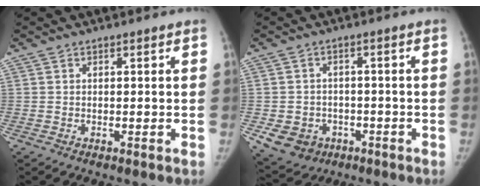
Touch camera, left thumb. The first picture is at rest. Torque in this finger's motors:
{"motor_torque": [-0.17, 1.60, 0.09, -0.09, 0.18]}